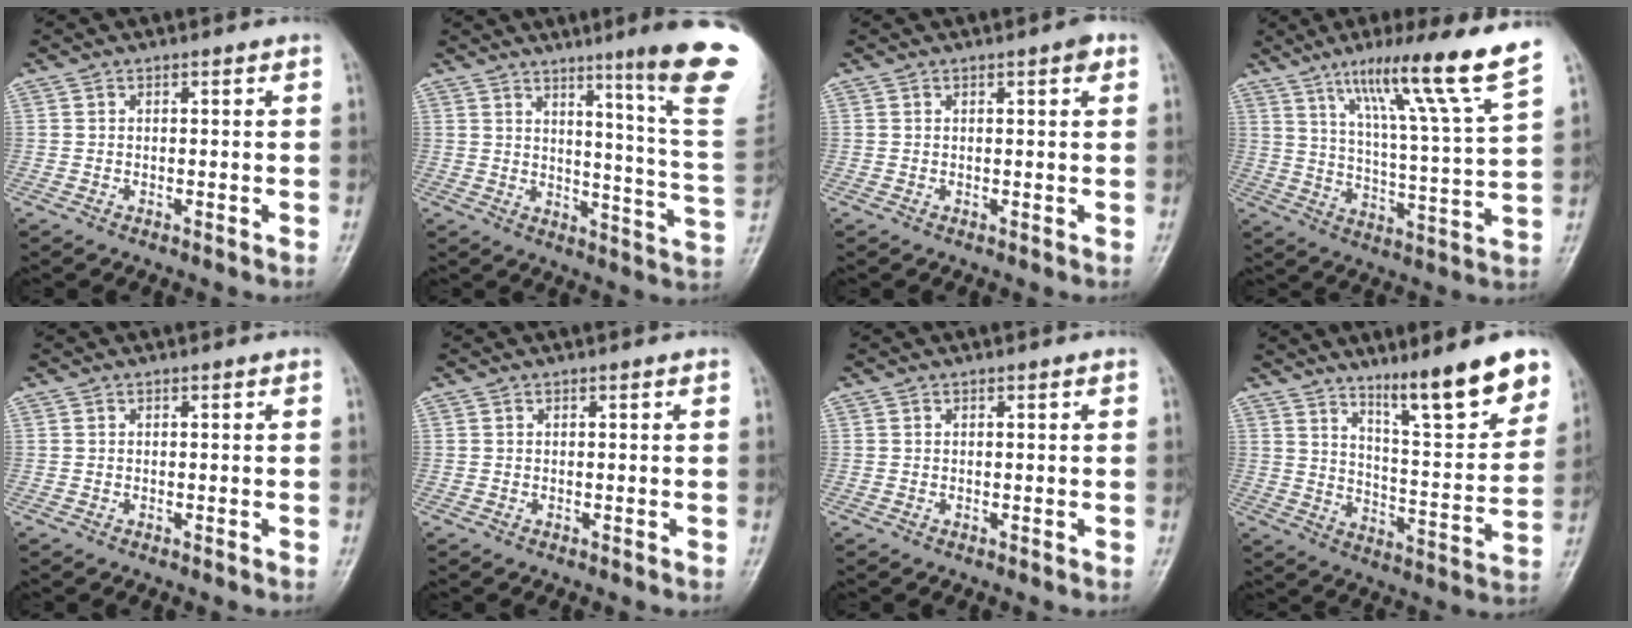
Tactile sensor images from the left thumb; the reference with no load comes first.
{"total": 18.8, "force": [11.1, -0.4, 15.2], "torque": [-0.179, -0.085, 0.140]}
{"total": 1.9, "force": [1.0, 0.5, 1.6], "torque": [-0.020, -0.001, 0.010]}
{"total": 17.7, "force": [11.3, -0.4, 13.6], "torque": [-0.201, -0.055, 0.175]}
{"total": 0.0}
{"total": 0.0}
{"total": 0.0}
{"total": 15.9, "force": [11.0, 2.6, 11.2], "torque": [-0.140, -0.074, 0.178]}